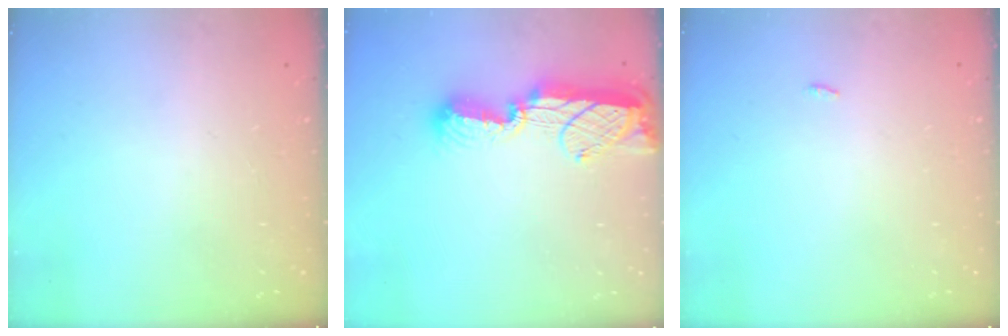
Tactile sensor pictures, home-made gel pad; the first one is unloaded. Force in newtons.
{"total": 12.4, "press": 12.3, "slide": 1.2}
{"total": 6.7, "press": 1.4, "slide": 6.6}